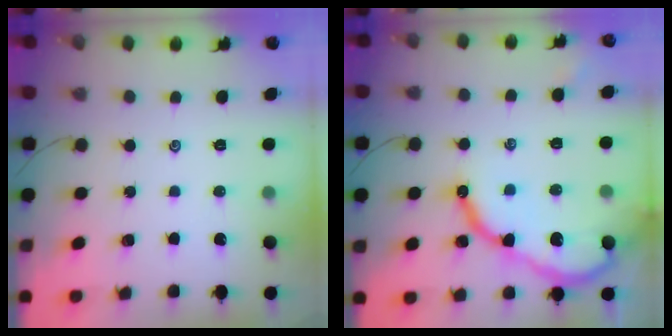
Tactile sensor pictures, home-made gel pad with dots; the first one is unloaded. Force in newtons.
{"total": 15.1, "press": 15.1, "slide": 1.6}